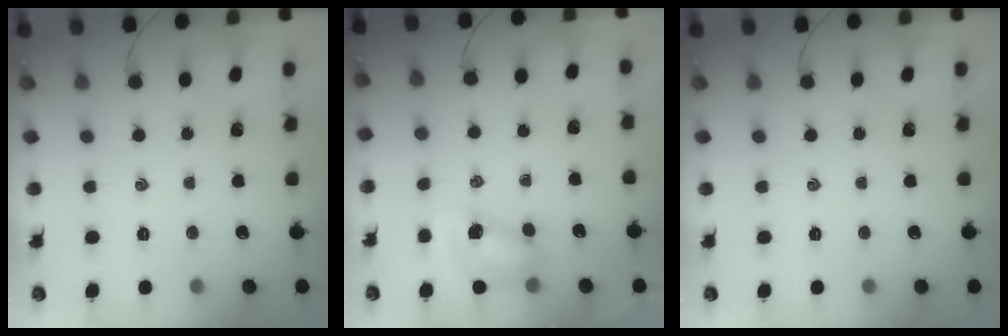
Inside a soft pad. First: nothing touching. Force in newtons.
{"total": 8.4, "press": 8.3, "slide": 1.2}
{"total": 0.0}